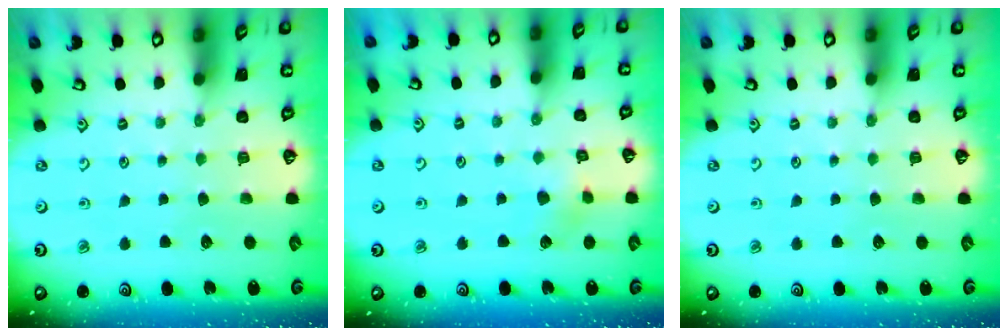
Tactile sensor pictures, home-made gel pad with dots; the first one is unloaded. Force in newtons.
{"total": 4.0, "press": 4.0, "slide": 0.5}
{"total": 0.0}